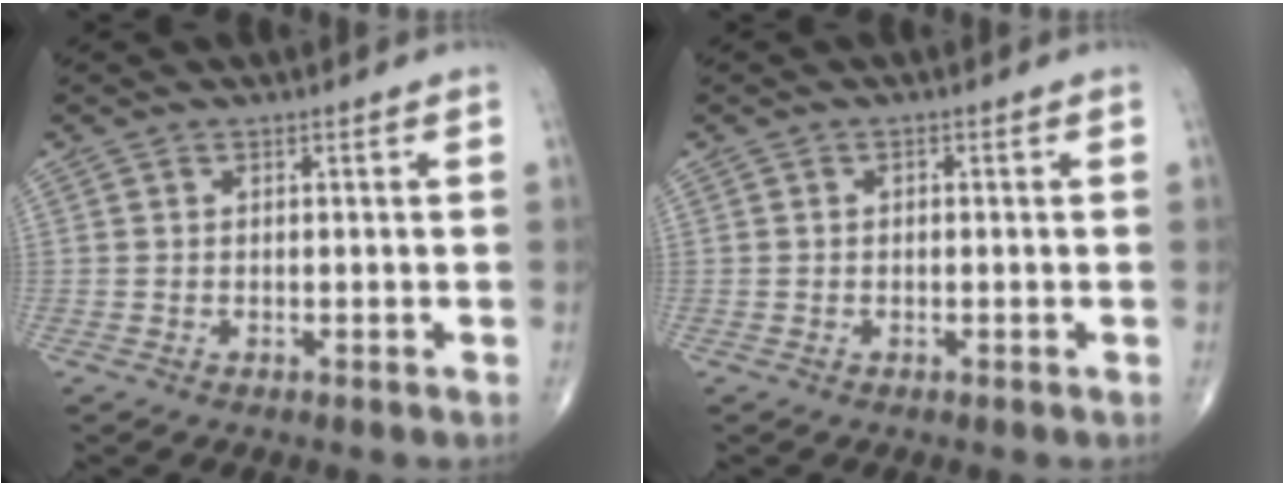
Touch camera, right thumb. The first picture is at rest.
{"total": 0.6, "force": [0.0, 0.3, 0.5], "torque": [-0.008, 0.001, -0.001]}